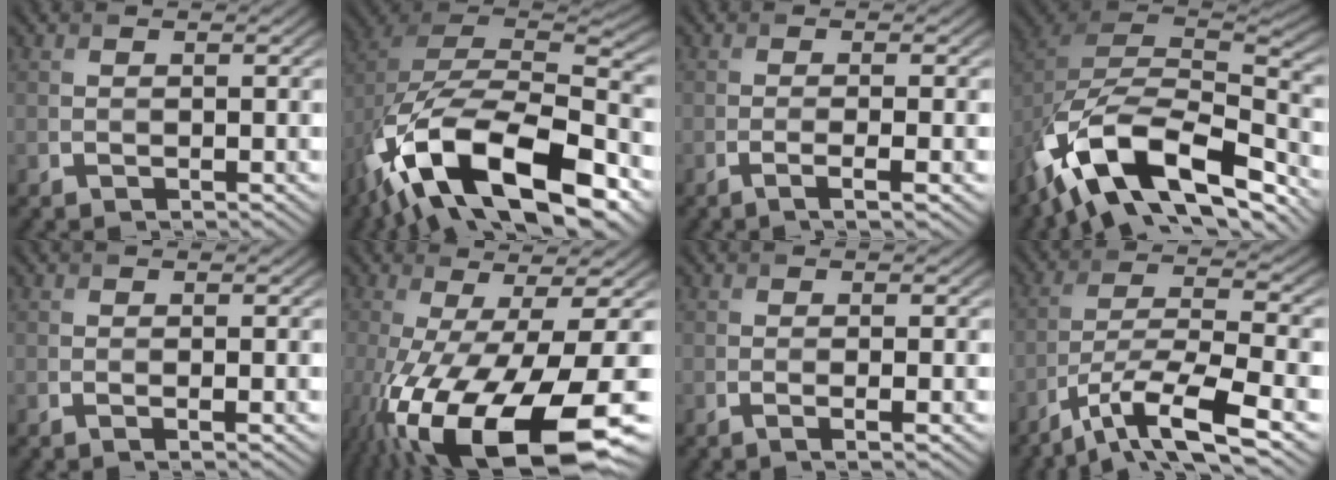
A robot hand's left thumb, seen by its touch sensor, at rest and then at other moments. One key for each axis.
{"total": 19.5, "fx": -9.9, "fy": 9.2, "fz": 14.0, "tx": -0.285, "ty": -0.028, "tz": -0.157}
{"total": 3.0, "fx": -1.0, "fy": 0.6, "fz": 2.7, "tx": -0.041, "ty": 0.002, "tz": -0.026}
{"total": 16.7, "fx": -10.3, "fy": 7.6, "fz": 10.8, "tx": -0.237, "ty": -0.017, "tz": -0.183}
{"total": 1.0, "fx": -0.1, "fy": 0.2, "fz": 1.0, "tx": -0.017, "ty": -0.001, "tz": -0.005}
{"total": 18.4, "fx": -7.7, "fy": 5.2, "fz": 15.9, "tx": -0.278, "ty": -0.046, "tz": -0.110}
{"total": 2.0, "fx": -0.3, "fy": 0.5, "fz": 1.9, "tx": -0.029, "ty": -0.001, "tz": -0.009}
{"total": 11.7, "fx": -7.4, "fy": 2.8, "fz": 8.7, "tx": -0.159, "ty": -0.006, "tz": -0.133}